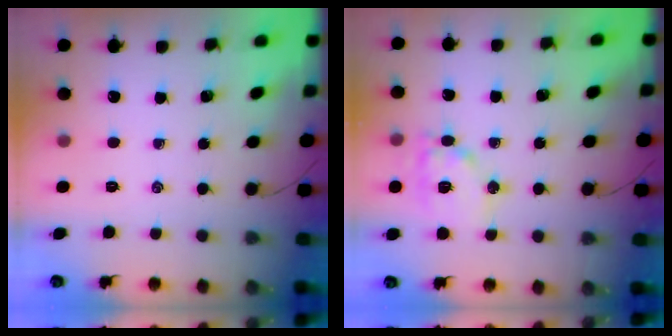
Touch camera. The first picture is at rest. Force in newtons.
{"total": 10.9, "press": 10.8, "slide": 1.0}